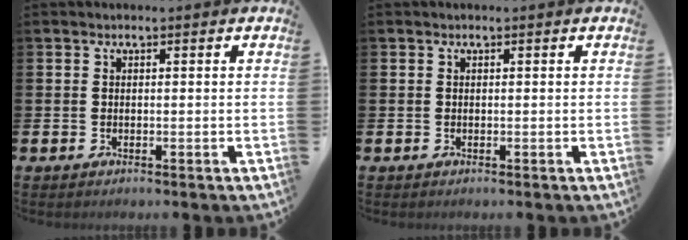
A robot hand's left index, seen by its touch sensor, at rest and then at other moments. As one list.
[{"total": 0.0}]